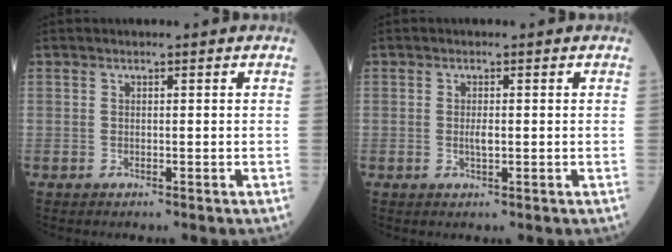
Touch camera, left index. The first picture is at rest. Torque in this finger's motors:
{"motor_torque": [0.26, 0.05, 0.03, 0.01]}